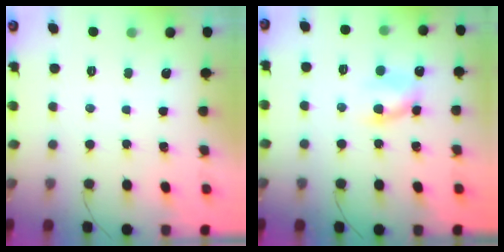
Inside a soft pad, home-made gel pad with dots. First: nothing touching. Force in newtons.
{"total": 7.1, "press": 7.0, "slide": 0.6}